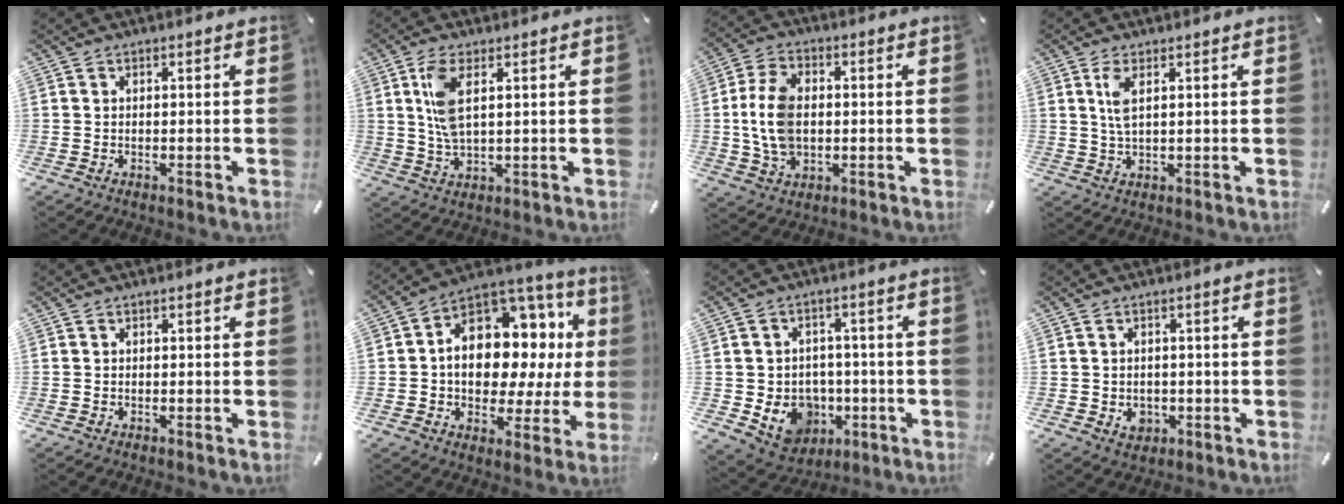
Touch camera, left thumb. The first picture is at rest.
{"total": 7.3, "force": [2.2, 3.1, 6.3], "torque": [-0.144, 0.001, 0.036]}
{"total": 11.1, "force": [-0.3, 8.1, 7.6], "torque": [-0.183, 0.009, -0.006]}
{"total": 4.1, "force": [1.3, 1.4, 3.6], "torque": [-0.085, 0.002, 0.020]}
{"total": 0.0}
{"total": 15.5, "force": [2.0, 10.9, 10.9], "torque": [-0.174, -0.030, 0.034]}
{"total": 10.1, "force": [-2.3, 9.2, 3.4], "torque": [-0.055, 0.005, -0.033]}
{"total": 3.7, "force": [-0.7, 3.2, 1.6], "torque": [-0.011, 0.000, -0.013]}